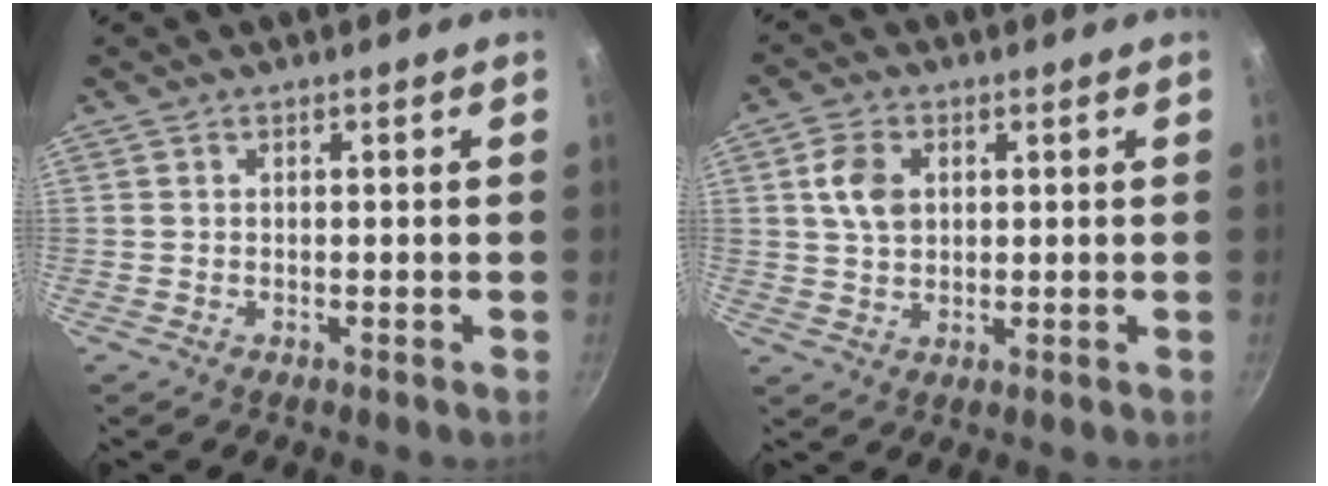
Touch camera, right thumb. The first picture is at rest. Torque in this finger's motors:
{"motor_torque": [-0.24, 0.92, 0.55, -0.68, 0.02]}